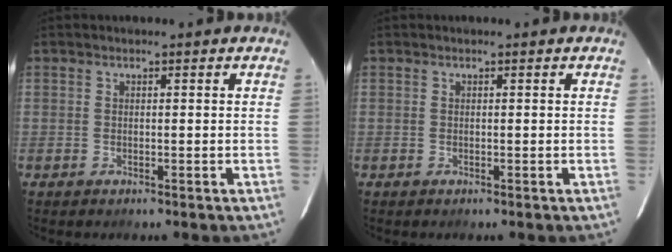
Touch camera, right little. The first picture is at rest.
{"total": 0.0}